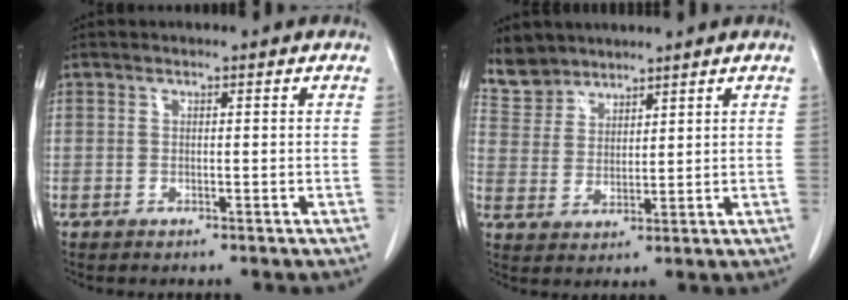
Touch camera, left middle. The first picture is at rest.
{"total": 5.8, "force": [5.3, 2.4, 0.1], "torque": [-0.008, 0.006, 0.116]}